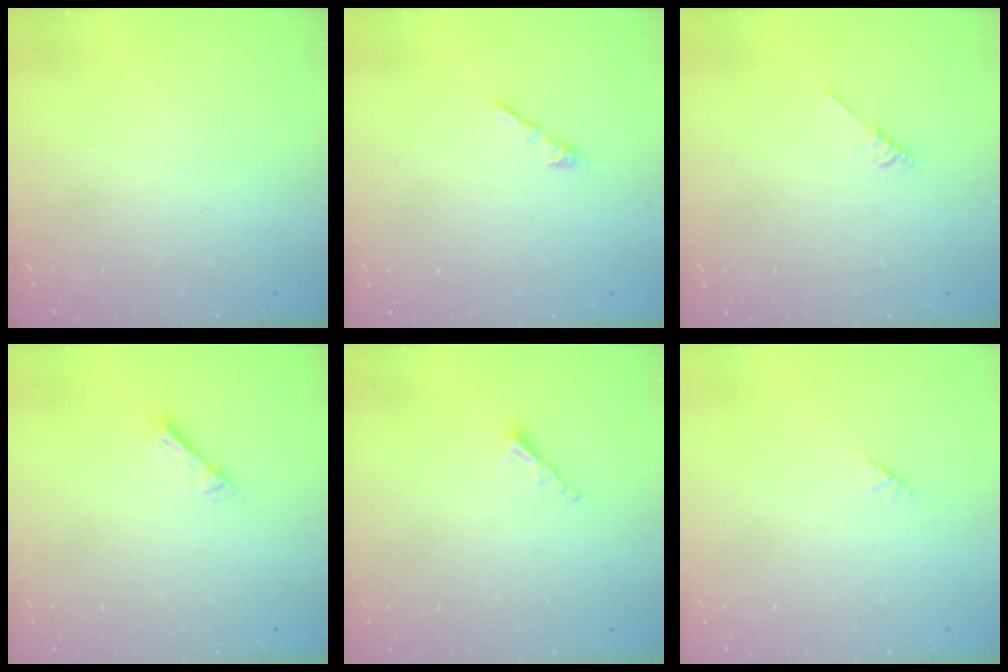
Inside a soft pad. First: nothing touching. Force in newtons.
{"total": 0.6, "press": 0.4, "slide": 0.4}
{"total": 2.1, "press": 2.1, "slide": 0.4}
{"total": 2.1, "press": 2.1, "slide": 0.2}
{"total": 2.0, "press": 2.0, "slide": 0.5}
{"total": 1.4, "press": 1.3, "slide": 0.5}